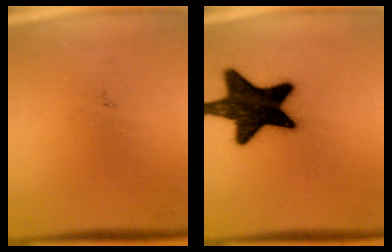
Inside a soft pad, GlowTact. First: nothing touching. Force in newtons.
{"total": 18.8}